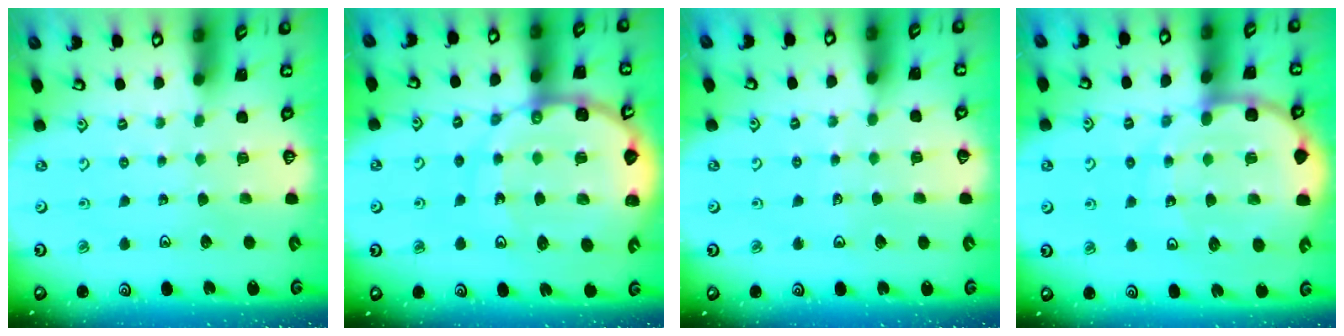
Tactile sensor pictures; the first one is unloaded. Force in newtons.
{"total": 18.0, "press": 17.8, "slide": 2.8}
{"total": 2.9, "press": 2.9, "slide": 0.2}
{"total": 13.7, "press": 13.4, "slide": 3.0}